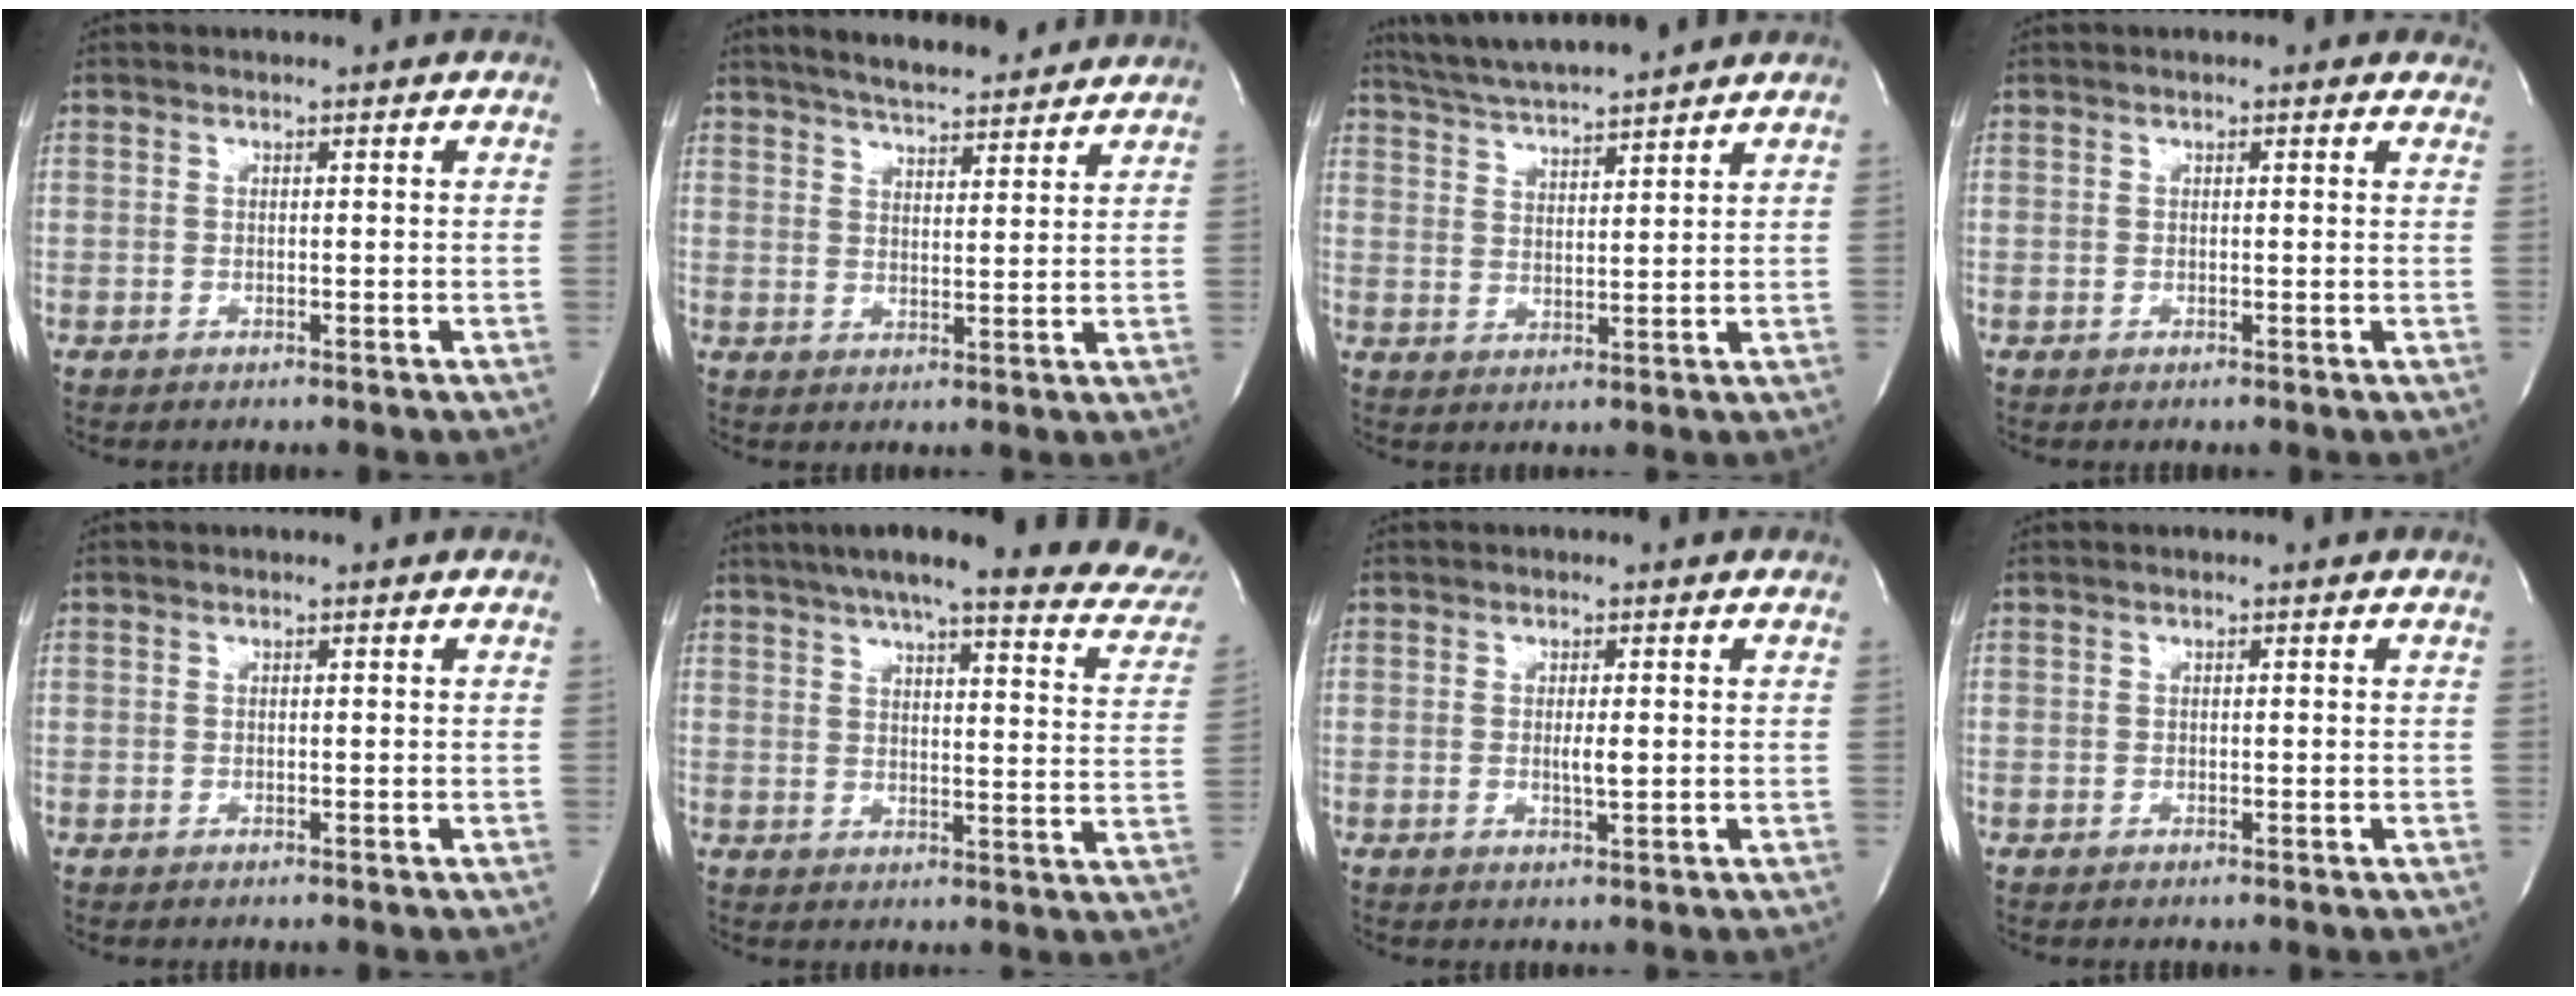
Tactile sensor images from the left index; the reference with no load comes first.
{"total": 11.8, "force": [10.6, 1.8, 4.7], "torque": [-0.076, 0.006, 0.149]}
{"total": 9.7, "force": [9.0, -0.8, 3.5], "torque": [-0.069, 0.015, 0.152]}
{"total": 1.9, "force": [1.4, 0.9, 0.9], "torque": [-0.005, 0.004, 0.005]}
{"total": 0.0}
{"total": 25.6, "force": [21.1, 3.5, 13.9], "torque": [-0.194, -0.025, 0.246]}
{"total": 1.8, "force": [-0.1, 0.2, 1.8], "torque": [-0.034, -0.006, -0.003]}
{"total": 0.0}